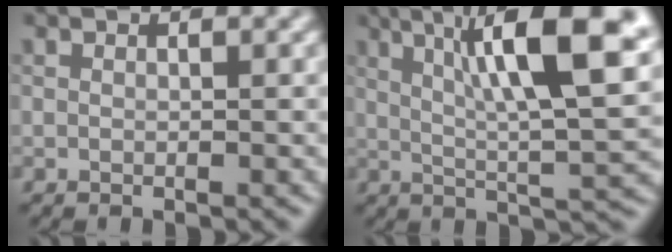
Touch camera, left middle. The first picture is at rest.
{"total": 12.2, "force": [4.3, 2.3, 11.2], "torque": [-0.164, 0.015, 0.068]}